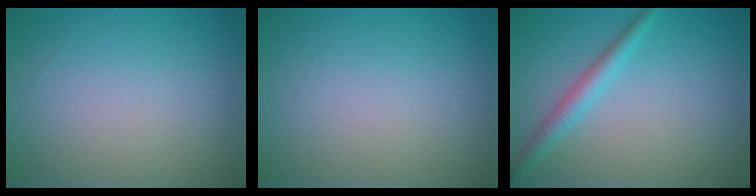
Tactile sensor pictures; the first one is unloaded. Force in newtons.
{"total": 0.0}
{"total": 2.3, "press": 2.3, "slide": 0.2}